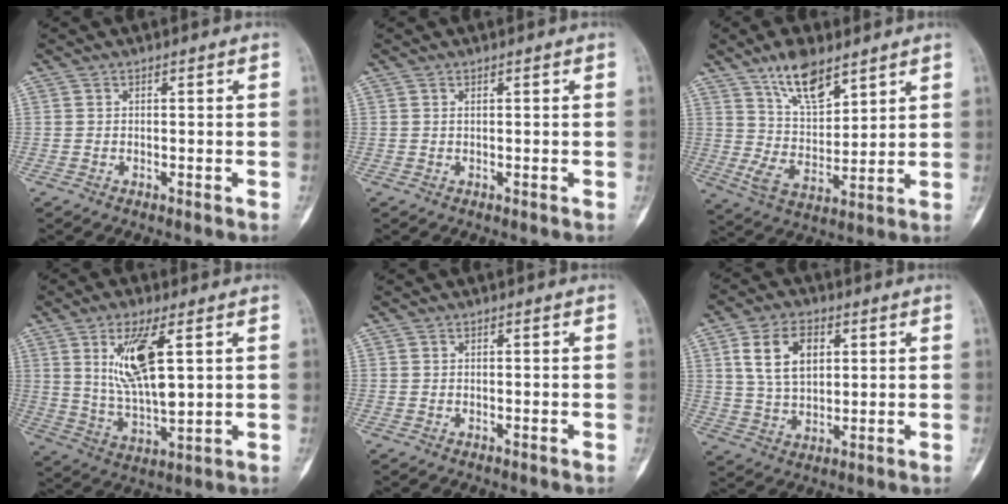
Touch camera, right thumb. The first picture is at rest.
{"total": 0.0}
{"total": 11.1, "force": [7.3, 4.4, 7.1], "torque": [-0.112, -0.046, 0.141]}
{"total": 13.1, "force": [4.2, 4.4, 11.6], "torque": [-0.214, -0.025, 0.089]}
{"total": 0.0}
{"total": 10.3, "force": [3.4, 6.4, 7.2], "torque": [-0.119, -0.006, 0.067]}